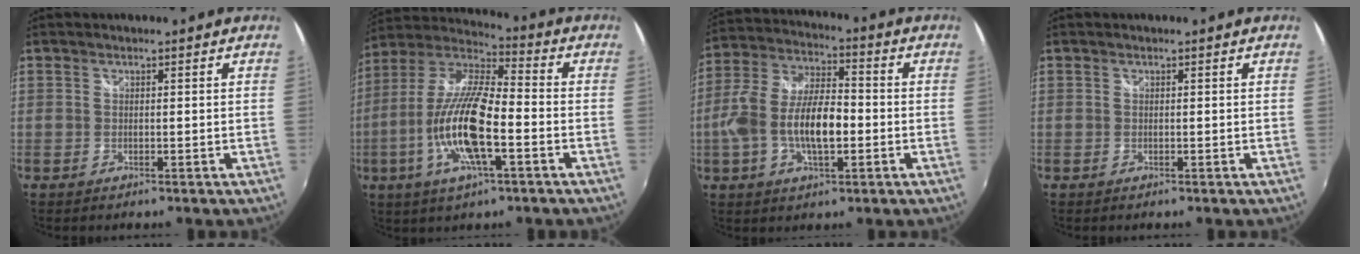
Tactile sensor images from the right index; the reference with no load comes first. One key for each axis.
{"total": 17.1, "fx": -5.0, "fy": 4.8, "fz": 15.6, "tx": -0.313, "ty": -0.010, "tz": -0.100}
{"total": 13.3, "fx": -2.6, "fy": 5.6, "fz": 11.8, "tx": -0.235, "ty": 0.003, "tz": -0.046}
{"total": 0.0}